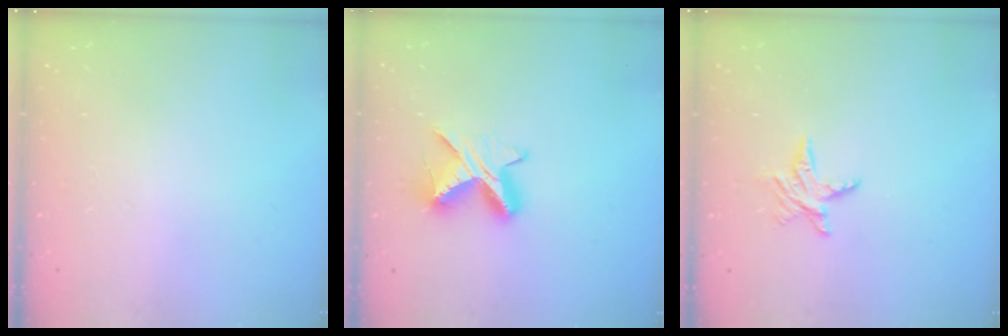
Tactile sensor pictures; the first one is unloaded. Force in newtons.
{"total": 9.1, "press": 9.1, "slide": 0.5}
{"total": 6.1, "press": 6.1, "slide": 0.3}